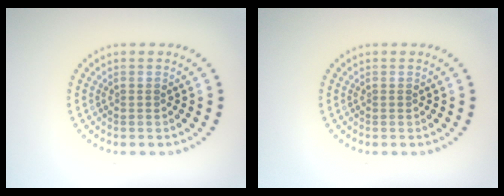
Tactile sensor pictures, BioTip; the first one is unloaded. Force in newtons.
{"total": 0.0}